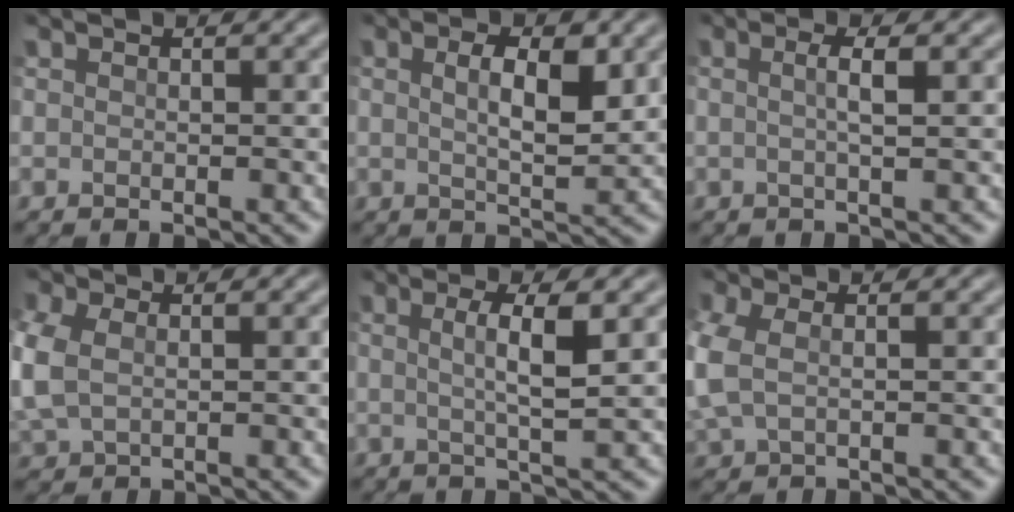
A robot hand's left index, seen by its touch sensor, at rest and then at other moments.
{"total": 4.2, "force": [1.0, 1.4, 3.8], "torque": [-0.069, -0.002, 0.017]}
{"total": 2.0, "force": [-0.1, 0.5, 2.0], "torque": [-0.034, 0.004, -0.009]}
{"total": 4.5, "force": [-0.3, 3.3, 3.1], "torque": [-0.102, -0.006, 0.003]}
{"total": 3.9, "force": [0.4, 0.8, 3.8], "torque": [-0.063, -0.001, 0.003]}
{"total": 3.4, "force": [-0.2, 2.1, 2.7], "torque": [-0.085, -0.001, -0.005]}